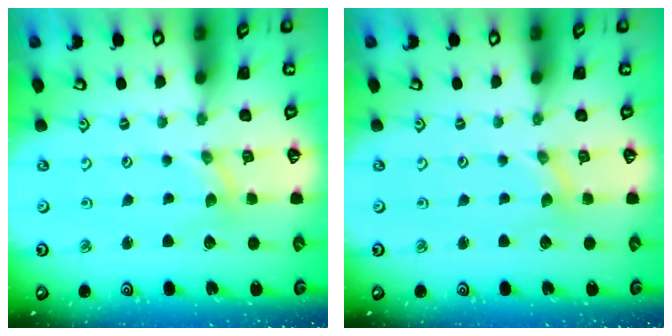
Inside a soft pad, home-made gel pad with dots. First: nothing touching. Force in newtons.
{"total": 0.0}